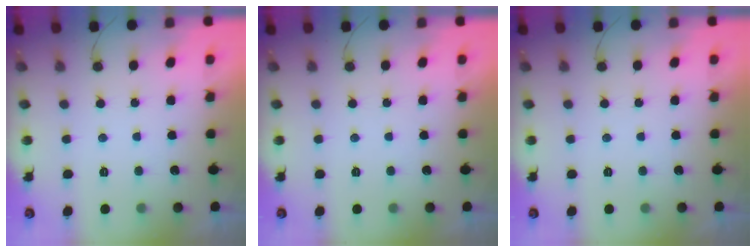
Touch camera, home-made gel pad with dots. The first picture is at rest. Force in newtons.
{"total": 0.0}
{"total": 0.0}